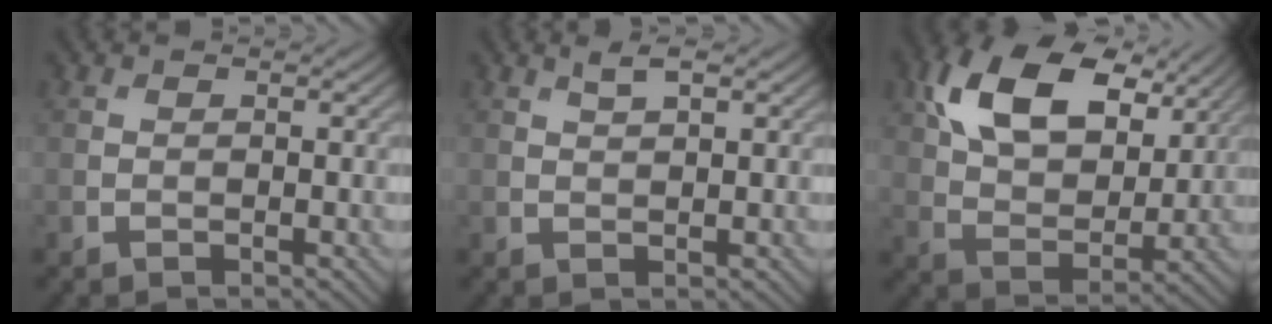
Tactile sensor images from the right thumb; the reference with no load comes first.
{"total": 2.1, "force": [1.2, 0.5, 1.6], "torque": [-0.036, 0.002, 0.024]}
{"total": 14.7, "force": [7.0, 8.5, 9.7], "torque": [-0.198, 0.015, 0.126]}